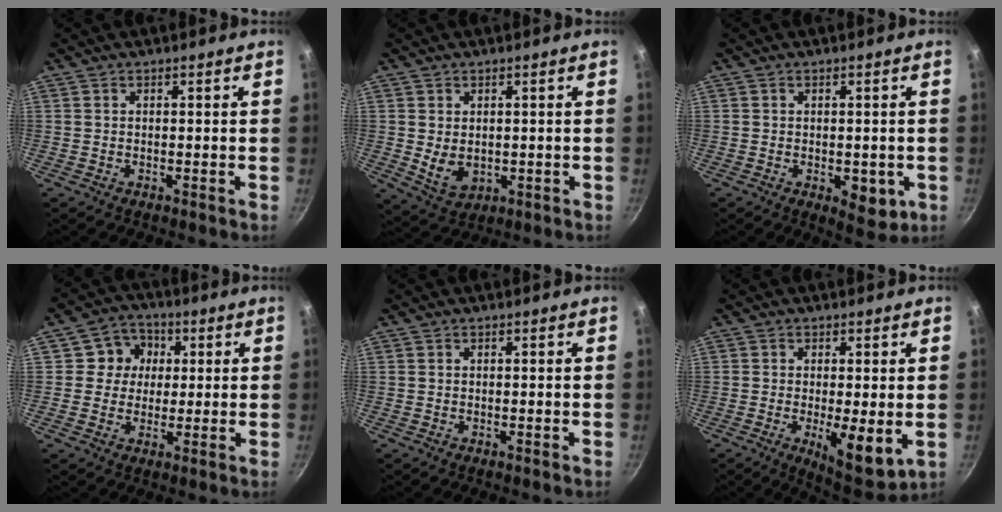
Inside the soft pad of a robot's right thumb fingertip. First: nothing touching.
{"total": 5.7, "force": [0.2, 4.2, 3.9], "torque": [-0.059, -0.014, 0.018]}
{"total": 6.1, "force": [-1.5, 3.5, 4.8], "torque": [-0.041, -0.003, -0.013]}
{"total": 7.3, "force": [1.5, 6.8, 2.1], "torque": [0.009, 0.008, 0.011]}
{"total": 0.0}
{"total": 9.2, "force": [-1.4, 3.1, 8.5], "torque": [-0.115, -0.019, -0.011]}